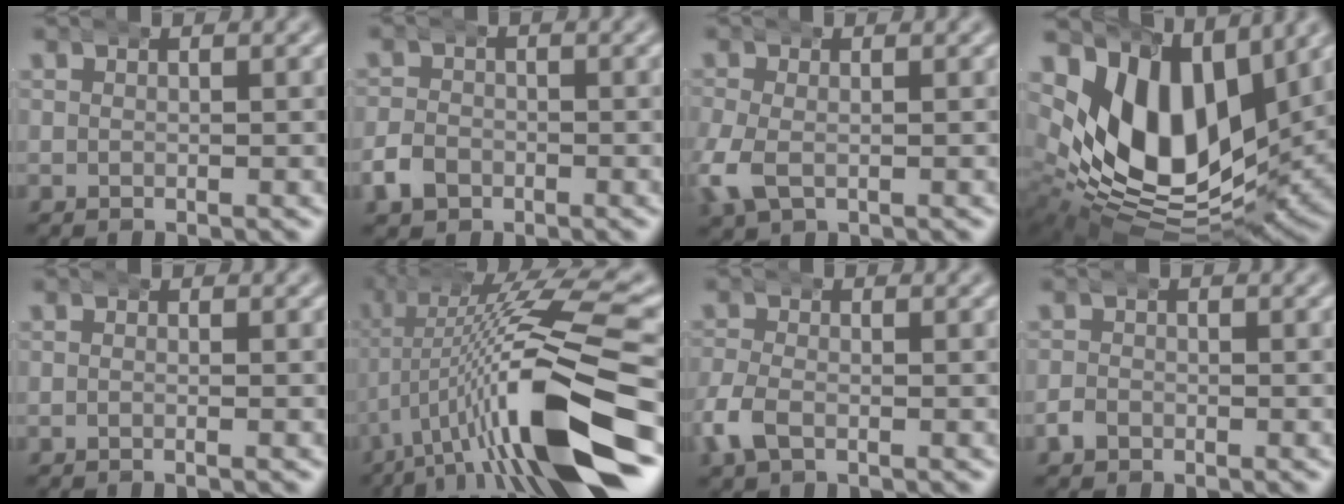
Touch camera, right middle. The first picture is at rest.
{"total": 2.5, "force": [-1.2, 2.0, 0.8], "torque": [-0.022, 0.003, -0.027]}
{"total": 3.2, "force": [-0.7, 2.3, 2.0], "torque": [-0.071, -0.012, -0.005]}
{"total": 18.9, "force": [1.1, 12.7, 13.9], "torque": [-0.251, -0.042, 0.038]}
{"total": 0.5, "force": [-0.4, -0.1, 0.3], "torque": [-0.003, 0.003, -0.010]}
{"total": 13.2, "force": [-1.2, 3.3, 12.7], "torque": [-0.193, 0.017, -0.018]}
{"total": 2.9, "force": [-1.3, 1.9, 1.7], "torque": [-0.051, -0.002, -0.023]}
{"total": 1.3, "force": [-0.8, 1.0, 0.3], "torque": [-0.009, 0.004, -0.018]}